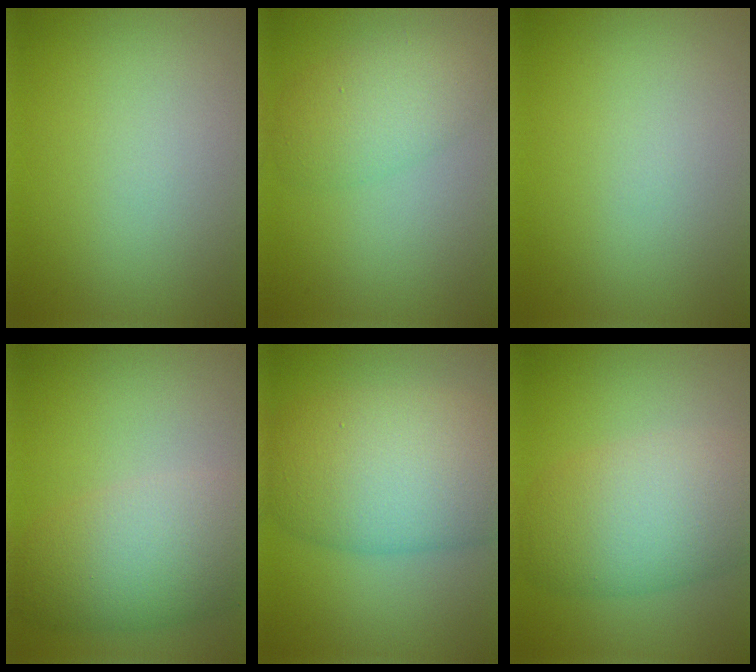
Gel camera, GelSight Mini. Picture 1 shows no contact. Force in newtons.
{"total": 4.0, "press": 4.0, "slide": 0.3}
{"total": 0.0}
{"total": 7.2, "press": 7.2, "slide": 0.4}
{"total": 10.3, "press": 10.3, "slide": 0.2}
{"total": 7.6, "press": 7.6, "slide": 0.3}